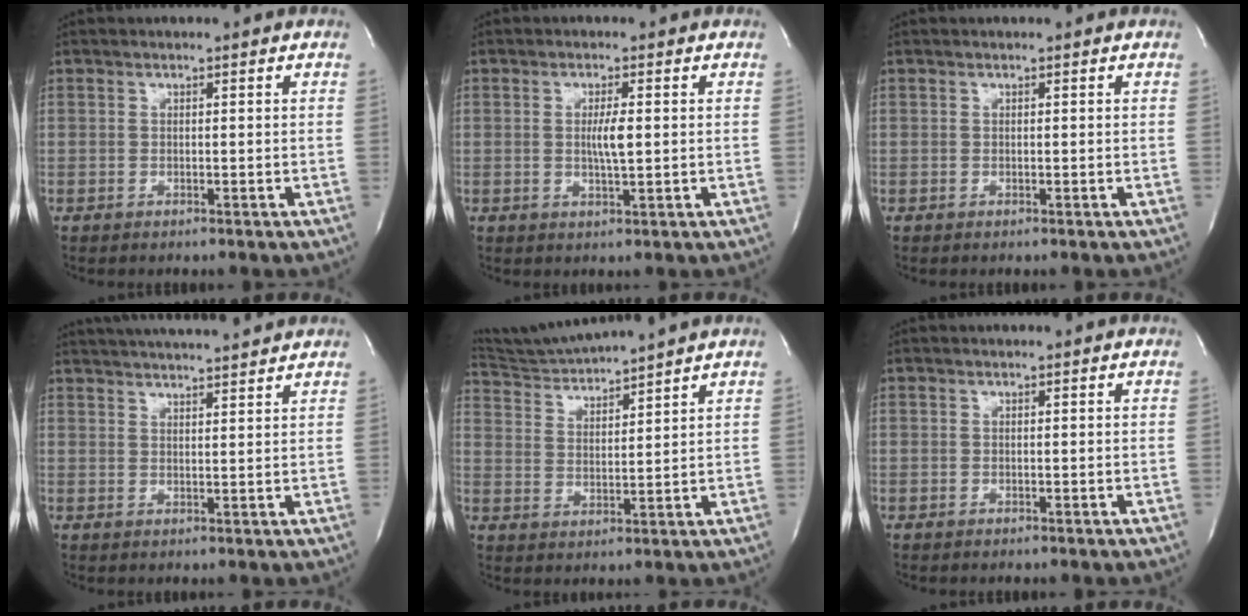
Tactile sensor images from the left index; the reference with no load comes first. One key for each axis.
{"total": 3.1, "fx": -0.2, "fy": 0.3, "fz": 3.1, "tx": -0.057, "ty": -0.013, "tz": -0.004}
{"total": 0.0}
{"total": 12.6, "fx": 11.6, "fy": 0.9, "fz": 4.9, "tx": -0.086, "ty": 0.015, "tz": 0.163}
{"total": 8.2, "fx": 7.8, "fy": -1.7, "fz": 1.6, "tx": -0.040, "ty": -0.002, "tz": 0.151}
{"total": 0.0}